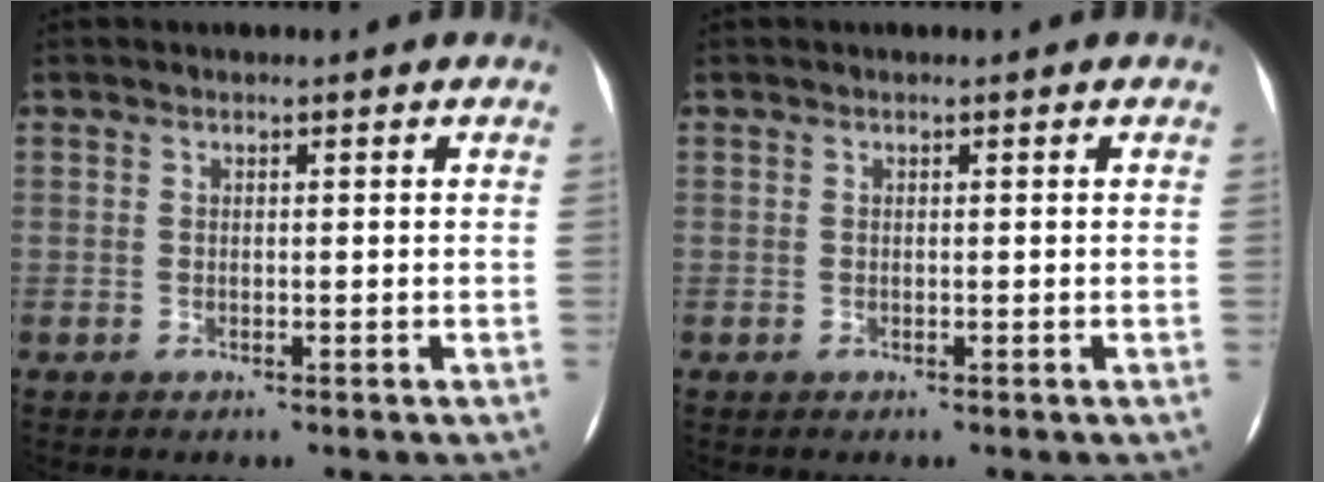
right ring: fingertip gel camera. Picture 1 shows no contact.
{"total": 0.0}